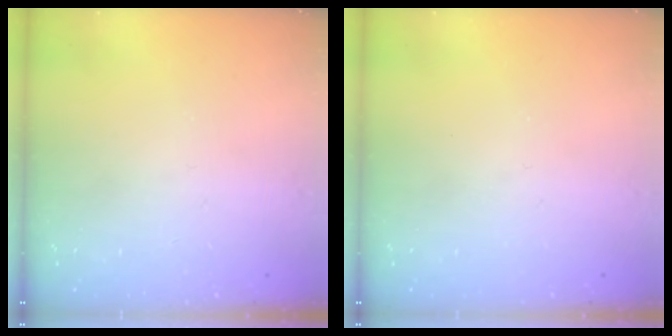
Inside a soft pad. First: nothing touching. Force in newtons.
{"total": 0.0}